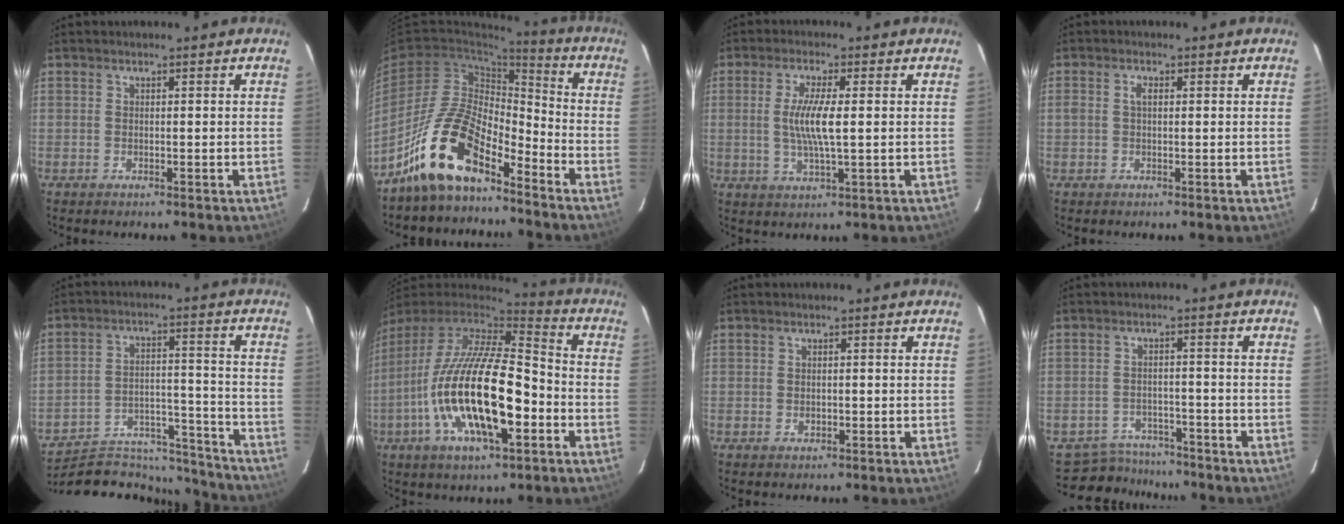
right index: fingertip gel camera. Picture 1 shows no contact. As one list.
[{"total": 13.9, "force": [-10.2, 5.0, 8.0], "torque": [-0.153, 0.016, -0.195]}, {"total": 6.9, "force": [0.3, 1.0, 6.8], "torque": [-0.129, -0.004, 0.006]}, {"total": 1.6, "force": [0.2, 0.9, 1.3], "torque": [-0.026, 0.005, 0.001]}, {"total": 18.8, "force": [-17.4, 5.9, 3.9], "torque": [-0.075, 0.040, -0.239]}, {"total": 23.2, "force": [-6.9, 8.1, 20.7], "torque": [-0.387, -0.031, -0.122]}, {"total": 1.3, "force": [-0.2, 1.2, 0.6], "torque": [-0.009, 0.001, -0.003]}, {"total": 6.9, "force": [-6.2, 3.1, -0.1], "torque": [-0.013, 0.014, -0.090]}]